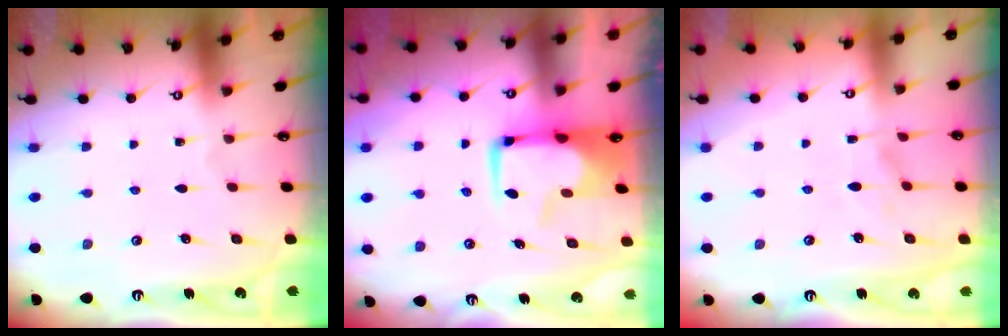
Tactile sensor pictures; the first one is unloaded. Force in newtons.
{"total": 2.0, "press": 1.8, "slide": 0.9}
{"total": 2.0, "press": 1.9, "slide": 0.8}